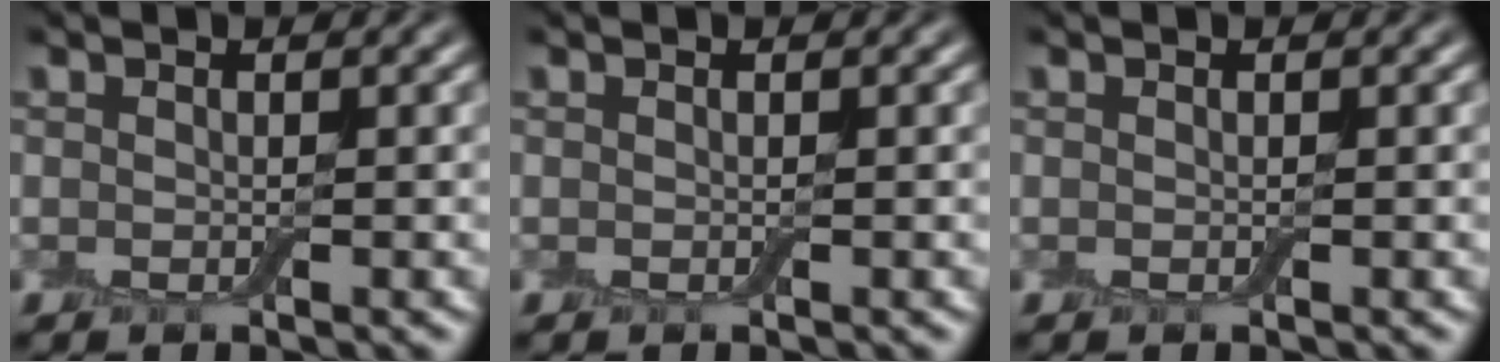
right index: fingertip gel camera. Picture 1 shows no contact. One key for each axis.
{"total": 0.0}
{"total": 0.0}